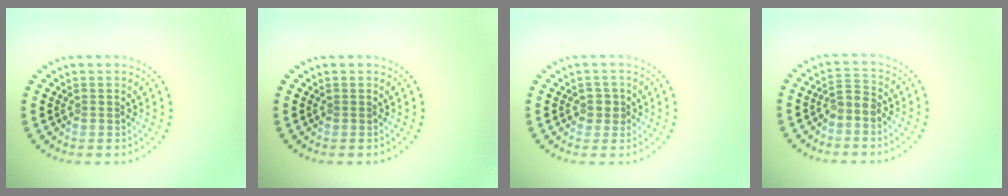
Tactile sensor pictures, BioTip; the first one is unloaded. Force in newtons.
{"total": 0.0}
{"total": 1.3, "press": 1.1, "slide": 0.6}
{"total": 1.6, "press": 1.4, "slide": 0.9}